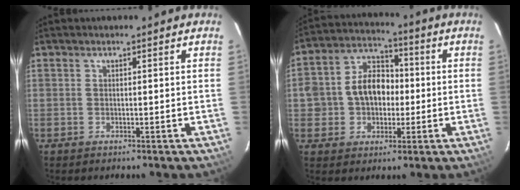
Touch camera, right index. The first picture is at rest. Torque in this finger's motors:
{"motor_torque": [0.43, -0.07, 0.25, 0.10]}